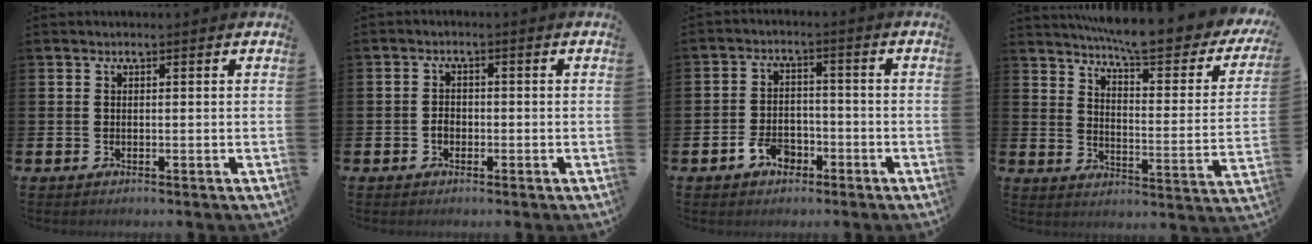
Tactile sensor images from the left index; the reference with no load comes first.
{"total": 1.6, "force": [-0.6, 1.3, 0.7], "torque": [0.002, -0.004, -0.016]}
{"total": 4.3, "force": [-2.9, 2.6, 1.9], "torque": [-0.034, 0.012, -0.056]}
{"total": 8.2, "force": [7.5, 0.5, 3.3], "torque": [-0.076, -0.064, 0.122]}